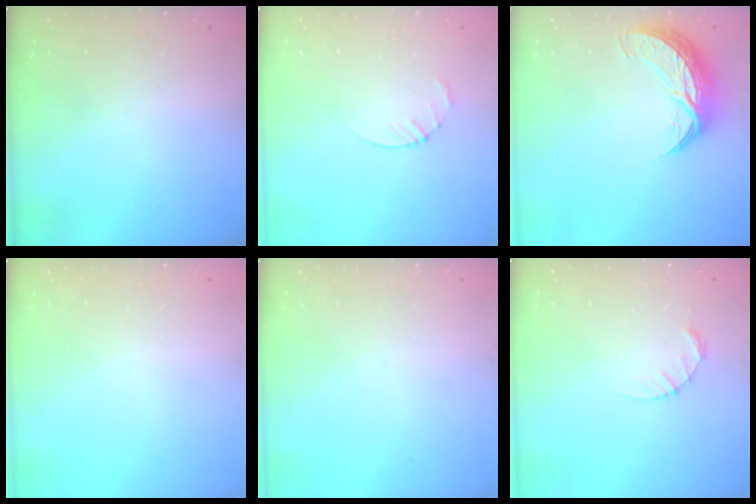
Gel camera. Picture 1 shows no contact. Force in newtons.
{"total": 3.7, "press": 3.7, "slide": 0.5}
{"total": 10.3, "press": 10.2, "slide": 0.7}
{"total": 0.0}
{"total": 0.0}
{"total": 3.7, "press": 3.6, "slide": 0.4}